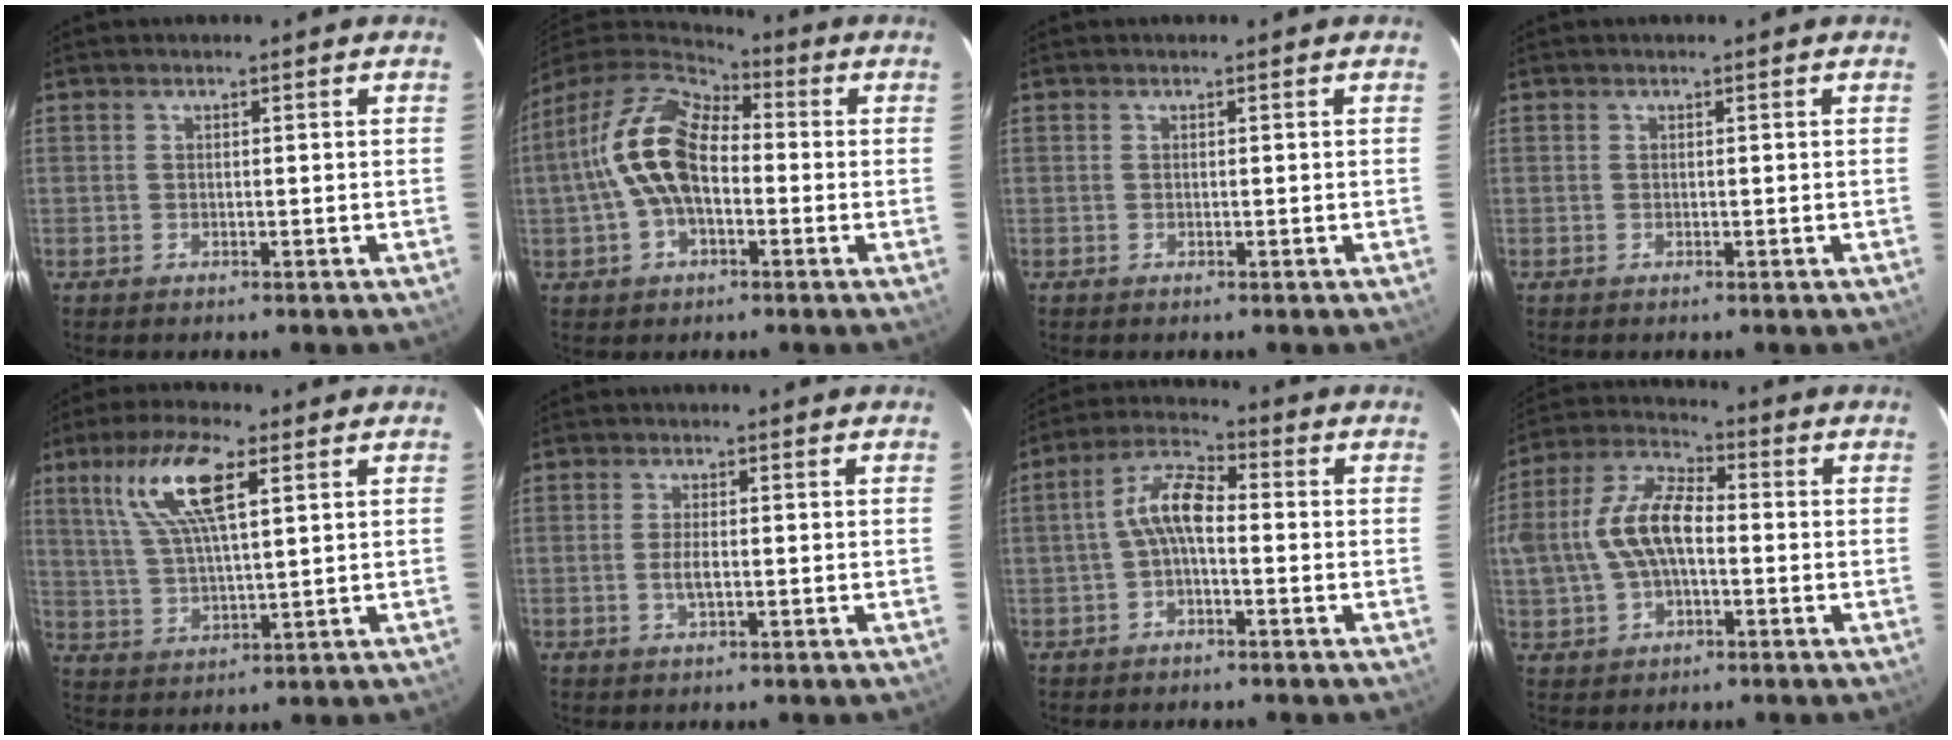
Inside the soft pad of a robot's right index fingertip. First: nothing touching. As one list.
[{"total": 15.4, "force": [-1.0, 8.8, 12.6], "torque": [-0.251, 0.018, -0.025]}, {"total": 0.0}, {"total": 0.0}, {"total": 11.7, "force": [5.3, 3.1, 9.9], "torque": [-0.195, 0.014, 0.107]}, {"total": 2.5, "force": [-0.5, 0.7, 2.3], "torque": [-0.047, -0.005, -0.008]}, {"total": 6.2, "force": [-1.2, 2.4, 5.6], "torque": [-0.120, 0.023, -0.027]}, {"total": 13.2, "force": [-0.8, 7.3, 11.0], "torque": [-0.232, 0.019, -0.013]}]